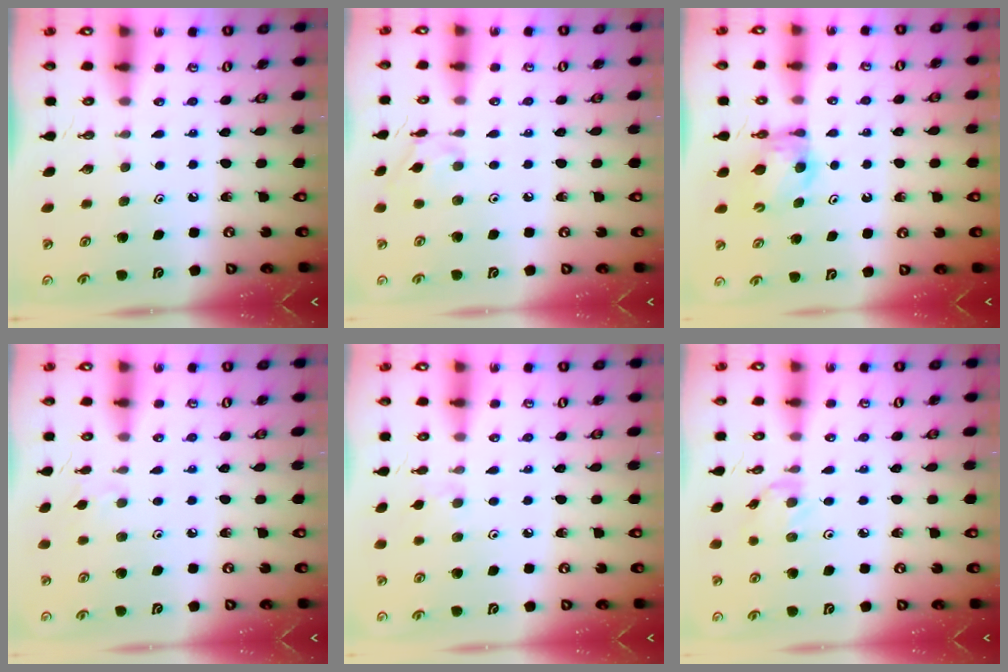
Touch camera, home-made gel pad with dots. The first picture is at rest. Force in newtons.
{"total": 5.4, "press": 5.4, "slide": 0.6}
{"total": 7.0, "press": 7.0, "slide": 0.3}
{"total": 2.4, "press": 2.4, "slide": 0.6}
{"total": 1.9, "press": 1.9, "slide": 0.5}
{"total": 2.0, "press": 2.0, "slide": 0.3}